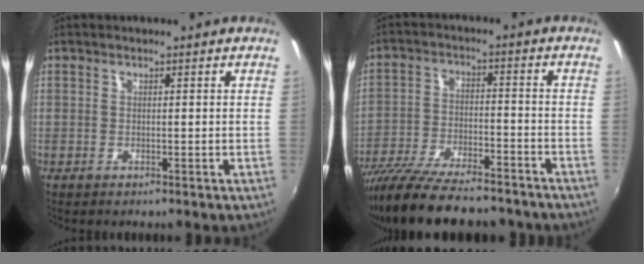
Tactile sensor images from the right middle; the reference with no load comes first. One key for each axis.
{"total": 21.3, "fx": -17.8, "fy": 5.1, "fz": 10.6, "tx": -0.208, "ty": -0.048, "tz": -0.279}